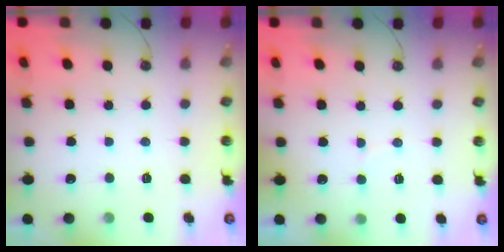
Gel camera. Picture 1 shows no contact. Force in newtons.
{"total": 2.9, "press": 2.6, "slide": 1.2}